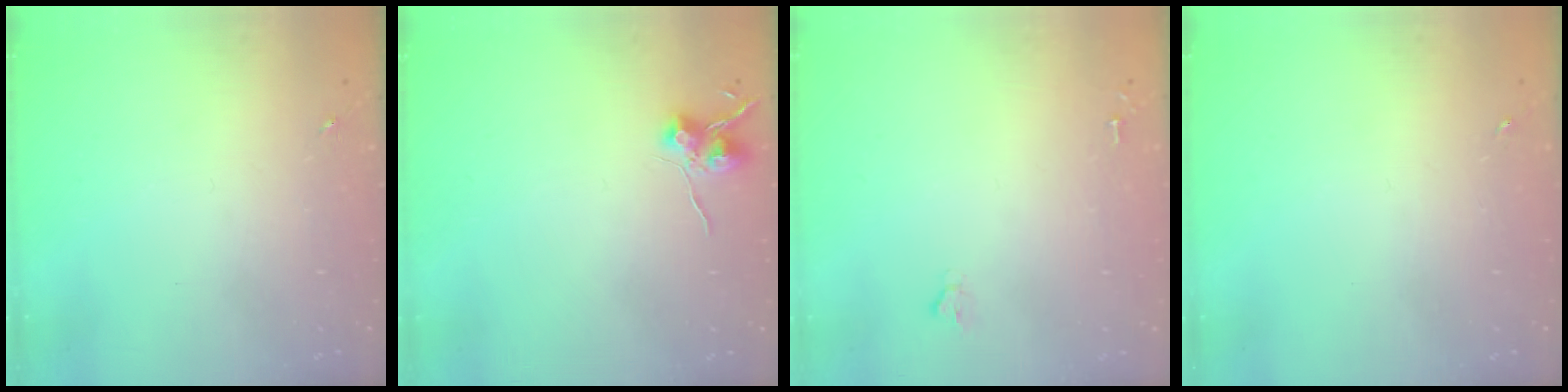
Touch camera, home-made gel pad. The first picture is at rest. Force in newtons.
{"total": 6.9, "press": 6.9, "slide": 0.6}
{"total": 1.6, "press": 1.6, "slide": 0.2}
{"total": 0.0}